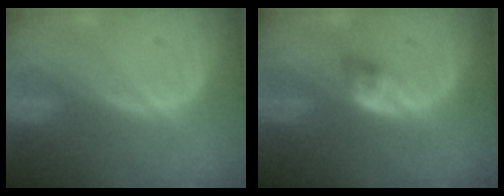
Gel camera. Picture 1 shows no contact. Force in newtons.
{"total": 2.8, "press": 2.4, "slide": 1.4}